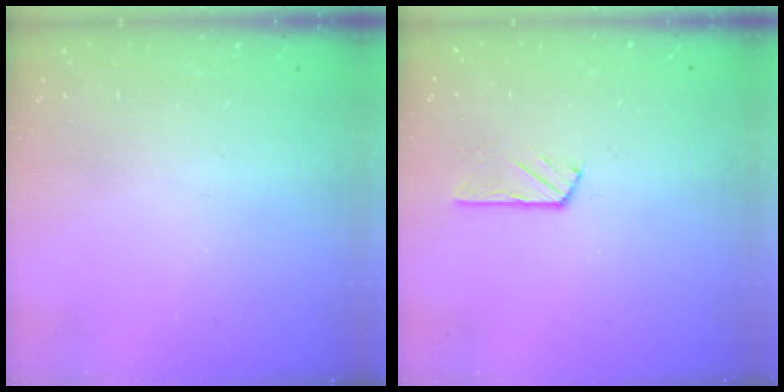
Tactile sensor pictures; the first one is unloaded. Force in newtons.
{"total": 2.9, "press": 2.9, "slide": 0.5}